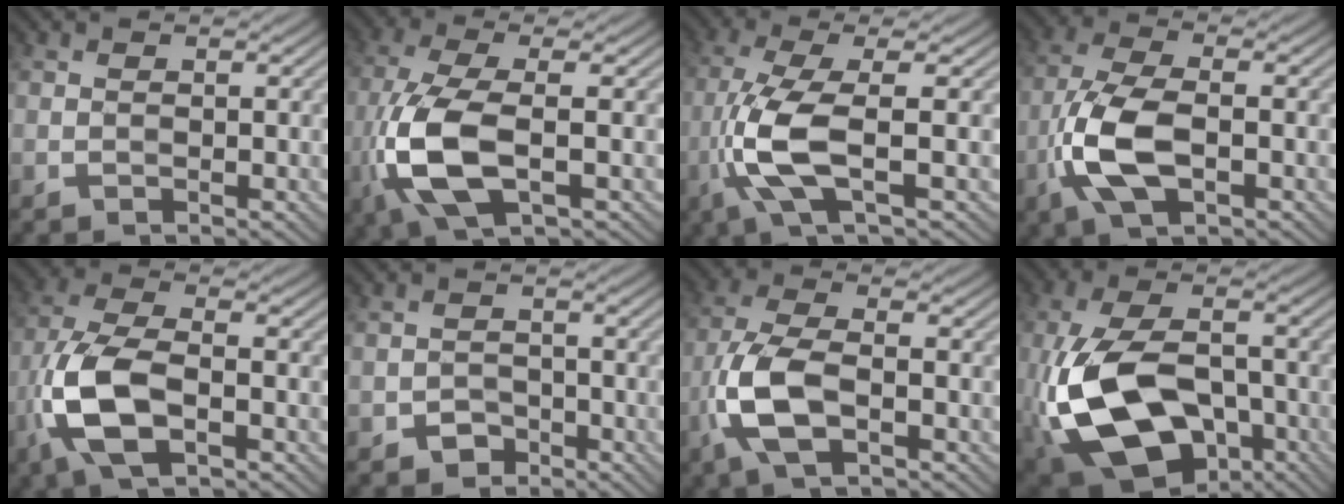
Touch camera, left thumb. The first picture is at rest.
{"total": 9.5, "force": [-2.5, 3.2, 8.6], "torque": [-0.201, -0.001, -0.054]}
{"total": 7.4, "force": [-1.7, 1.2, 7.1], "torque": [-0.158, 0.010, -0.043]}
{"total": 8.3, "force": [-2.6, 3.2, 7.2], "torque": [-0.163, 0.007, -0.059]}
{"total": 10.1, "force": [-3.6, 4.1, 8.5], "torque": [-0.193, 0.000, -0.081]}
{"total": 1.8, "force": [-1.6, 0.9, 0.1], "torque": [0.008, 0.006, -0.033]}
{"total": 8.1, "force": [-2.9, 3.0, 6.9], "torque": [-0.161, 0.006, -0.068]}
{"total": 16.4, "force": [-5.7, 9.3, 12.3], "torque": [-0.274, -0.022, -0.103]}